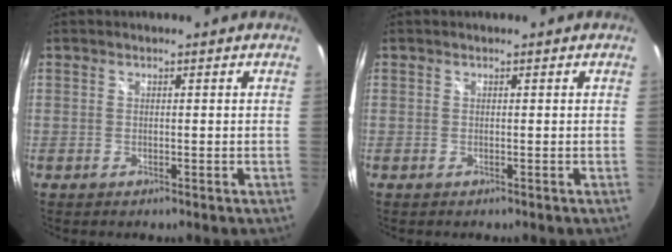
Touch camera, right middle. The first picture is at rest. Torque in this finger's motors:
{"motor_torque": [-0.36, -0.11, 0.05, 0.00]}